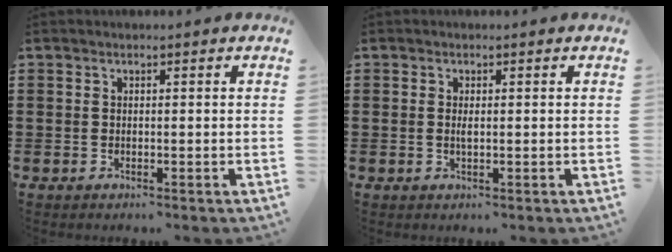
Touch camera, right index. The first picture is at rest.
{"total": 1.3, "force": [0.0, 0.4, 1.2], "torque": [-0.024, 0.002, 0.000]}